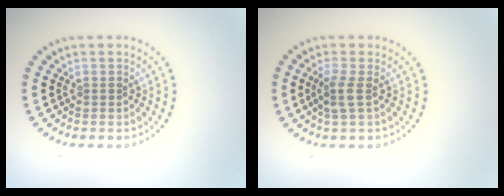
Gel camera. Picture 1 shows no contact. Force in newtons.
{"total": 1.8, "press": 1.5, "slide": 1.0}